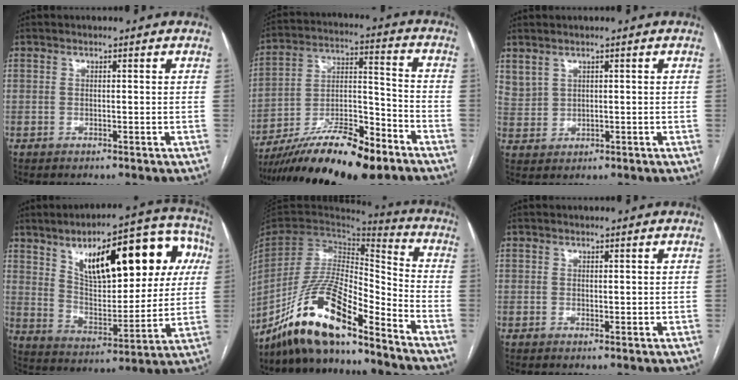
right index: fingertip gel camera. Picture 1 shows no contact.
{"total": 18.6, "force": [-13.5, 4.0, 12.2], "torque": [-0.200, 0.001, -0.232]}
{"total": 3.3, "force": [2.6, 1.8, 0.9], "torque": [-0.021, 0.003, 0.063]}
{"total": 23.9, "force": [8.7, 9.2, 20.2], "torque": [-0.294, 0.049, 0.140]}
{"total": 16.2, "force": [-12.3, 3.2, 10.1], "torque": [-0.193, 0.006, -0.225]}
{"total": 1.2, "force": [0.6, 0.8, 0.6], "torque": [-0.004, -0.006, 0.011]}